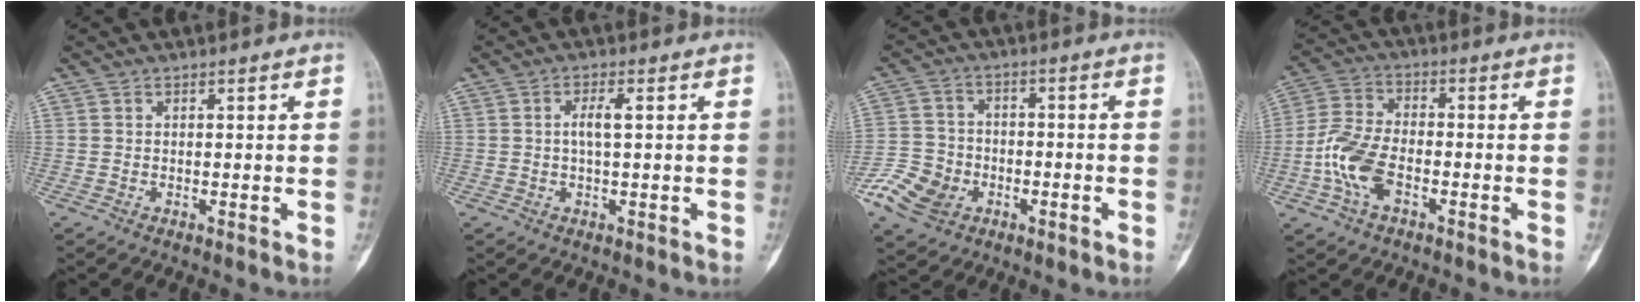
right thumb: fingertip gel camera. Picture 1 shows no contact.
{"total": 3.0, "force": [0.4, 0.8, 2.9], "torque": [-0.061, 0.007, 0.008]}
{"total": 9.9, "force": [-4.0, 7.6, 4.8], "torque": [-0.071, 0.021, -0.072]}
{"total": 11.0, "force": [-4.0, 6.5, 7.9], "torque": [-0.162, 0.032, -0.082]}